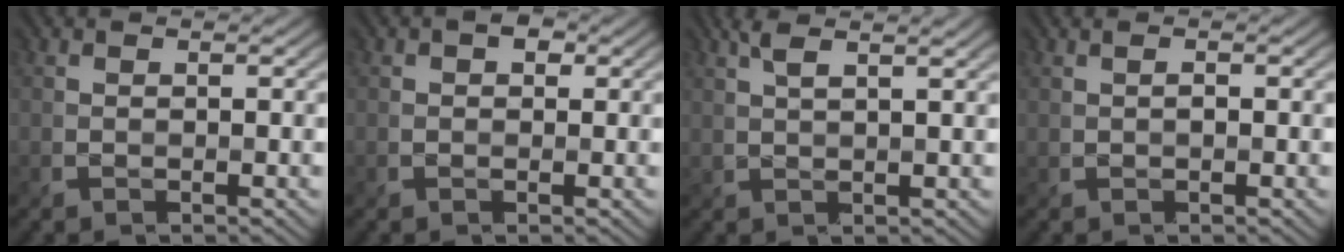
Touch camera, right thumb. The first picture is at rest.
{"total": 2.0, "force": [0.6, 1.5, 1.2], "torque": [-0.018, 0.002, 0.004]}
{"total": 3.4, "force": [2.0, 0.3, 2.7], "torque": [-0.059, 0.014, 0.041]}
{"total": 0.9, "force": [0.0, 0.3, 0.8], "torque": [-0.015, 0.002, -0.001]}